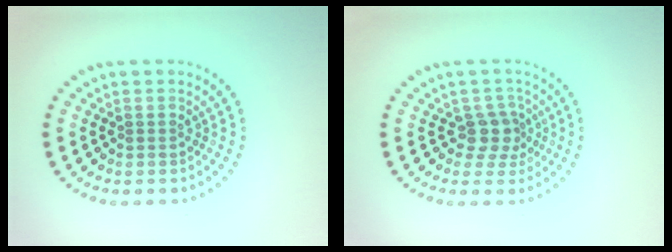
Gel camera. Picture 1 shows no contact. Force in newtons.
{"total": 2.4, "press": 1.8, "slide": 1.5}